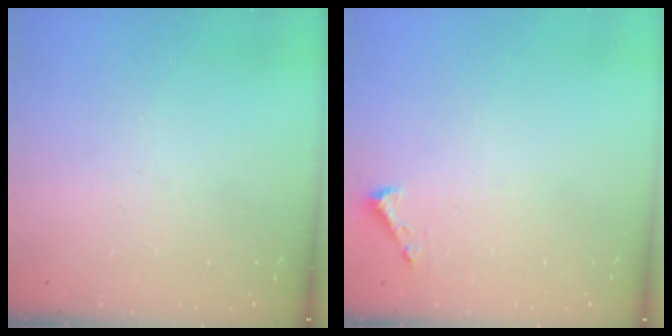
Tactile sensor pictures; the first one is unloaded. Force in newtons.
{"total": 1.6, "press": 1.6, "slide": 0.1}